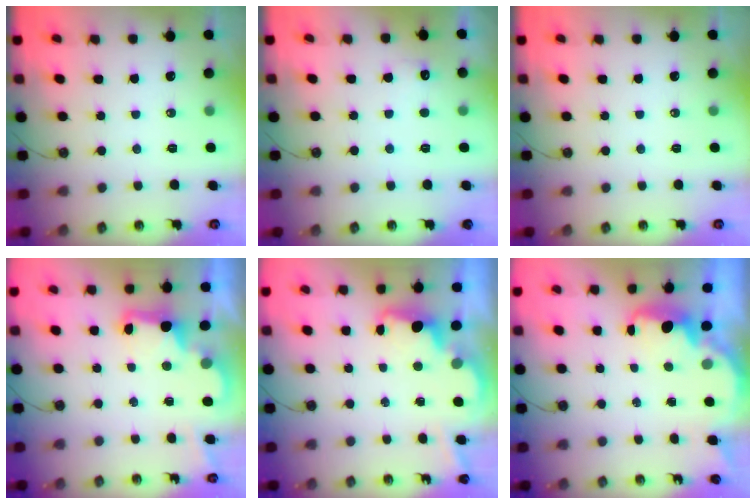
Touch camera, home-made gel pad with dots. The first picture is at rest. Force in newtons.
{"total": 5.9, "press": 5.7, "slide": 1.3}
{"total": 0.0}
{"total": 3.0, "press": 2.9, "slide": 0.6}
{"total": 3.5, "press": 3.4, "slide": 0.8}
{"total": 2.9, "press": 2.9, "slide": 0.6}